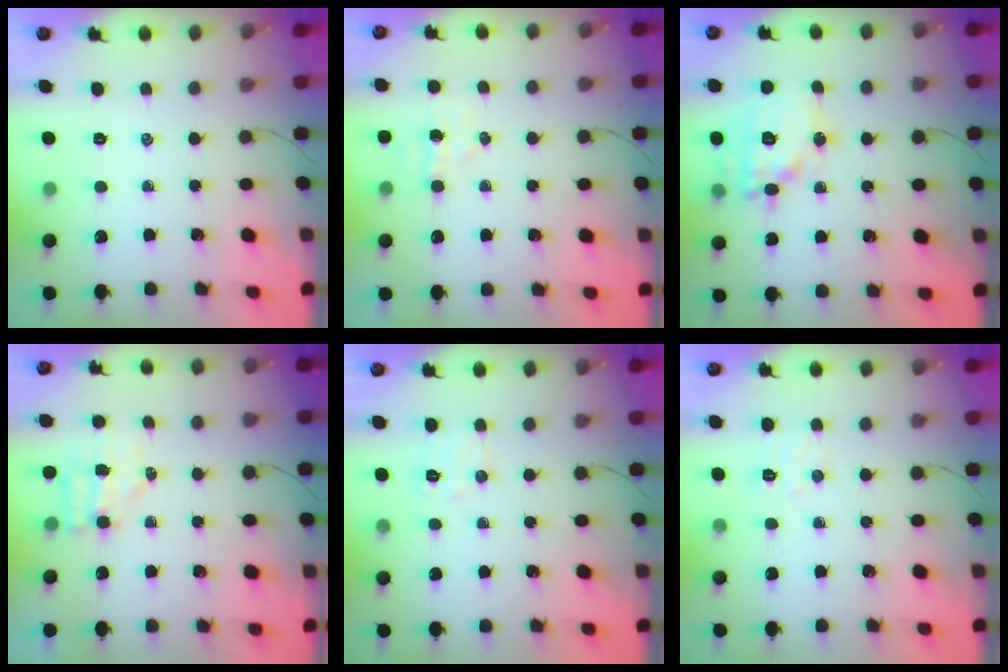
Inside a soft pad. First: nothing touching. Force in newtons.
{"total": 4.0, "press": 3.9, "slide": 1.1}
{"total": 15.1, "press": 15.0, "slide": 1.3}
{"total": 4.5, "press": 4.5, "slide": 0.8}
{"total": 5.7, "press": 5.6, "slide": 1.0}
{"total": 4.9, "press": 4.7, "slide": 1.2}